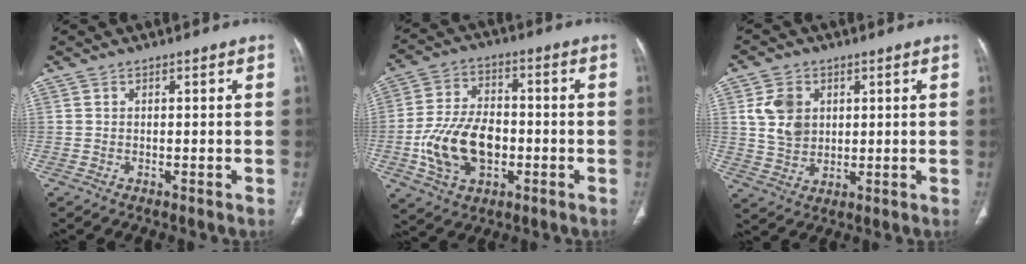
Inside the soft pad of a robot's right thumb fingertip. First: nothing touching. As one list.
[{"total": 14.4, "force": [-3.1, 9.3, 10.6], "torque": [-0.188, 0.019, -0.050]}, {"total": 7.9, "force": [2.2, 6.2, 4.5], "torque": [-0.062, -0.010, 0.049]}]